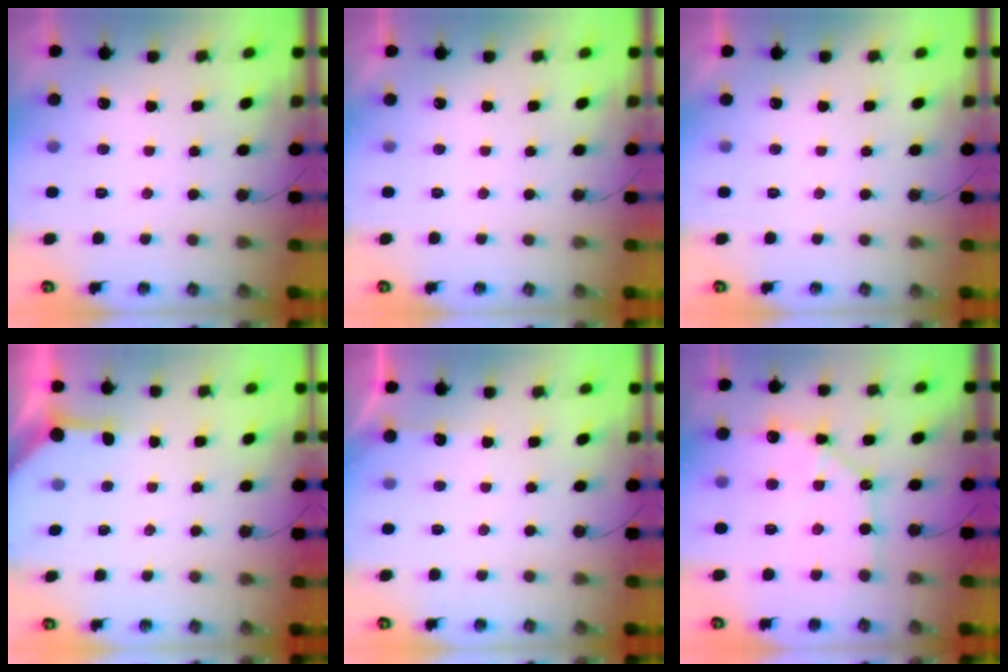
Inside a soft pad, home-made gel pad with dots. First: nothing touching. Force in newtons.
{"total": 0.0}
{"total": 0.0}
{"total": 3.0, "press": 3.0, "slide": 0.4}
{"total": 3.5, "press": 3.5, "slide": 0.5}
{"total": 11.2, "press": 11.1, "slide": 1.4}